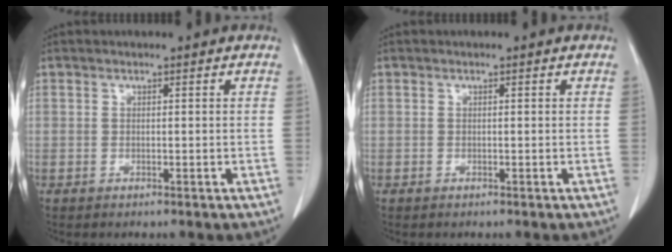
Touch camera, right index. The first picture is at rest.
{"total": 0.0}